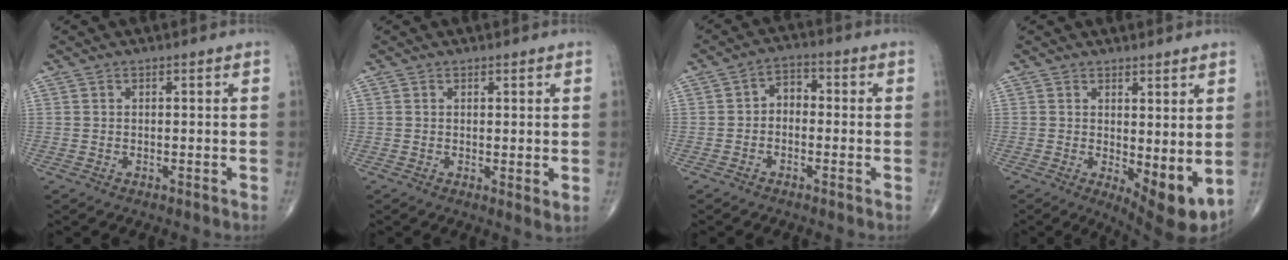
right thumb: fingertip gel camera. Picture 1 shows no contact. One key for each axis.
{"total": 2.0, "fx": 0.4, "fy": 0.6, "fz": 1.9, "tx": -0.033, "ty": -0.011, "tz": 0.005}
{"total": 3.9, "fx": -0.7, "fy": 2.8, "fz": 2.6, "tx": -0.022, "ty": 0.022, "tz": -0.026}
{"total": 8.3, "fx": -0.2, "fy": 3.2, "fz": 7.7, "tx": -0.100, "ty": -0.022, "tz": 0.009}